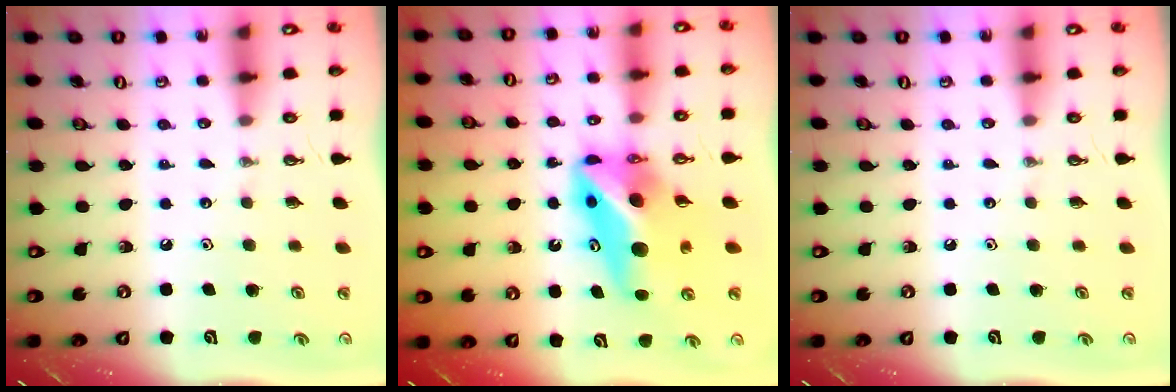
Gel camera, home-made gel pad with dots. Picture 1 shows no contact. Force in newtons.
{"total": 12.9, "press": 12.6, "slide": 2.9}
{"total": 0.0}